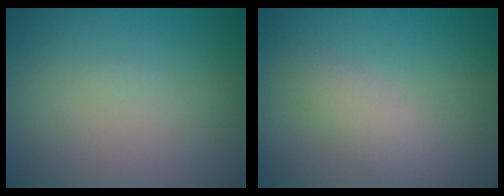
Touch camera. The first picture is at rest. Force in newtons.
{"total": 2.0, "press": 2.0, "slide": 0.2}